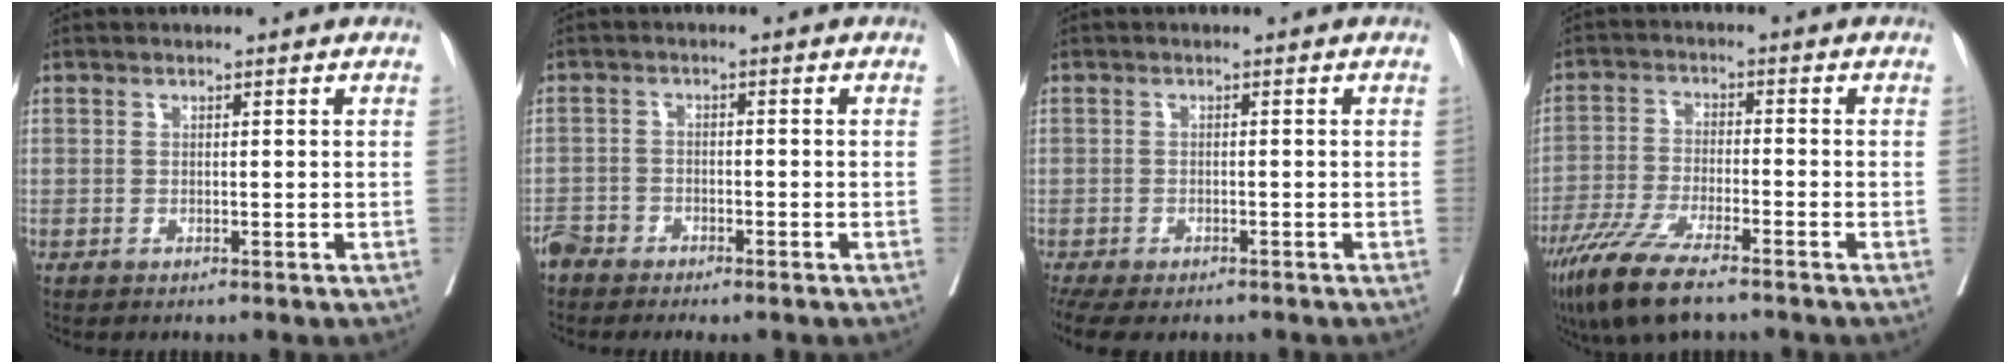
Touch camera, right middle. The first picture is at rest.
{"total": 3.0, "force": [-2.8, 0.7, 0.8], "torque": [-0.011, -0.003, -0.053]}
{"total": 8.7, "force": [-6.1, 4.6, 4.2], "torque": [-0.085, -0.010, -0.083]}
{"total": 10.5, "force": [-7.5, 1.7, 7.2], "torque": [-0.139, -0.030, -0.131]}